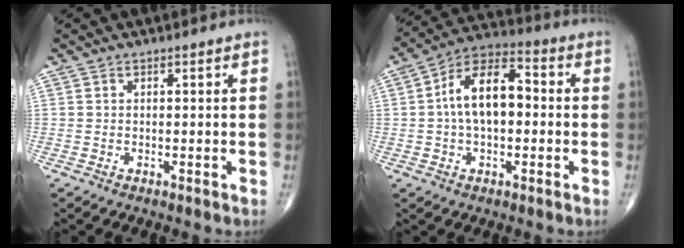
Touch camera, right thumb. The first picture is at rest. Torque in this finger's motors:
{"motor_torque": [-0.38, 0.79, 0.18, -0.10, 0.21]}